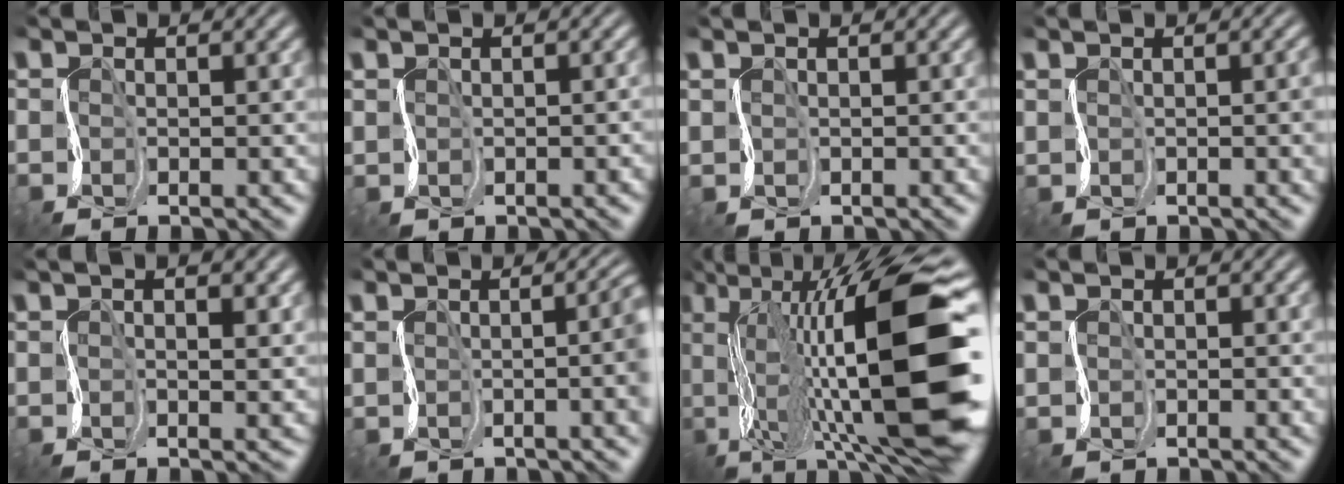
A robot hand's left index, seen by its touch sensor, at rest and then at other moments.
{"total": 0.8, "force": [-0.3, 0.3, -0.7], "torque": [0.008, 0.013, 0.007]}
{"total": 1.2, "force": [0.5, -0.3, -1.0], "torque": [0.013, 0.002, 0.015]}
{"total": 0.9, "force": [0.5, 0.4, 0.6], "torque": [-0.003, 0.002, 0.010]}
{"total": 2.2, "force": [1.5, 0.3, 1.6], "torque": [-0.031, 0.007, 0.022]}
{"total": 3.4, "force": [0.6, 0.9, 3.3], "torque": [-0.027, -0.001, 0.016]}
{"total": 16.4, "force": [2.0, 6.1, 15.1], "torque": [-0.270, 0.026, 0.032]}
{"total": 1.2, "force": [0.8, -0.3, -0.9], "torque": [0.004, -0.002, 0.019]}